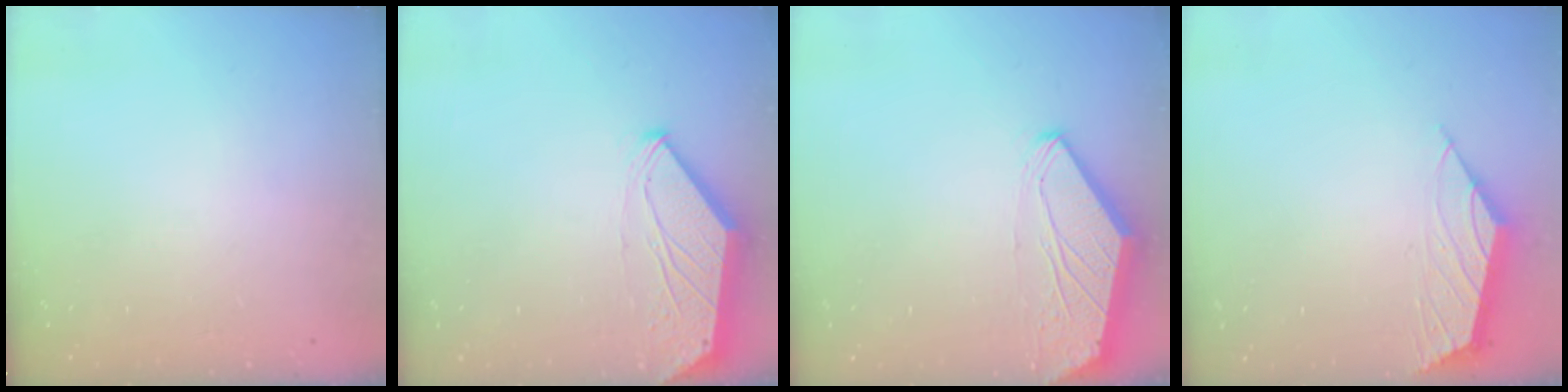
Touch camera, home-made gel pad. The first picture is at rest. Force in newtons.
{"total": 0.0}
{"total": 0.0}
{"total": 2.0, "press": 2.0, "slide": 0.5}